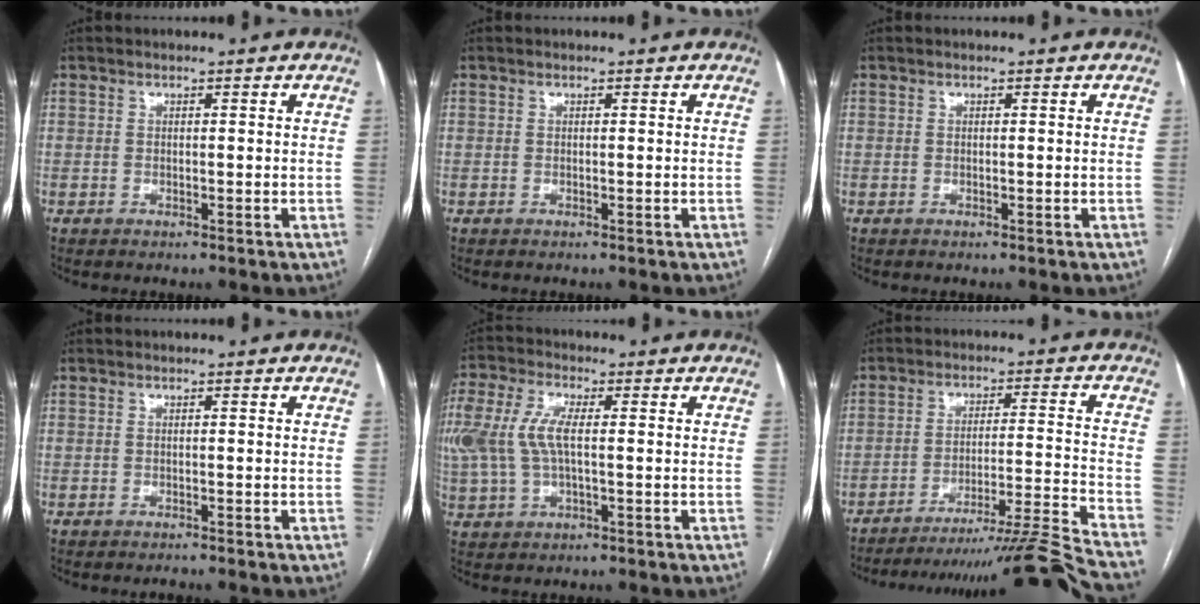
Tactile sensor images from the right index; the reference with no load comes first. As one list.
[{"total": 0.0}, {"total": 0.0}, {"total": 0.9, "force": [-0.8, -0.2, 0.2], "torque": [-0.001, -0.001, -0.012]}, {"total": 9.9, "force": [0.7, 4.4, 8.8], "torque": [-0.217, 0.017, 0.017]}, {"total": 19.3, "force": [-17.7, -5.4, 5.5], "torque": [-0.053, -0.023, -0.260]}]